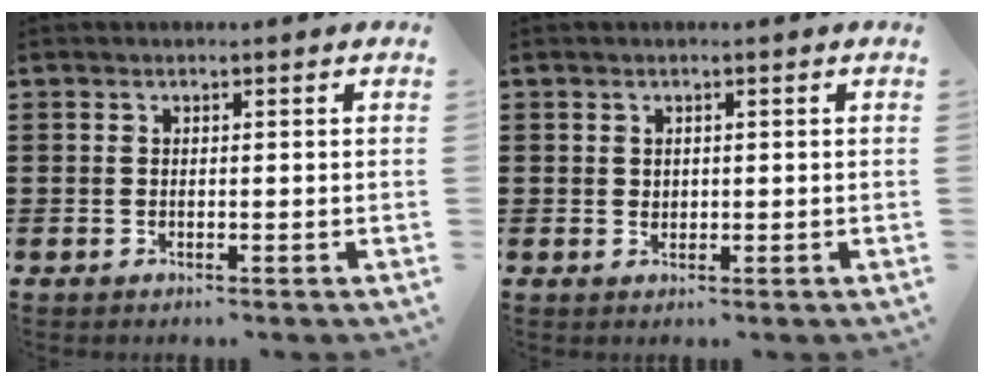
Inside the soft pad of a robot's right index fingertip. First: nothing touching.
{"total": 0.7, "force": [0.3, 0.6, 0.3], "torque": [-0.008, 0.001, 0.006]}